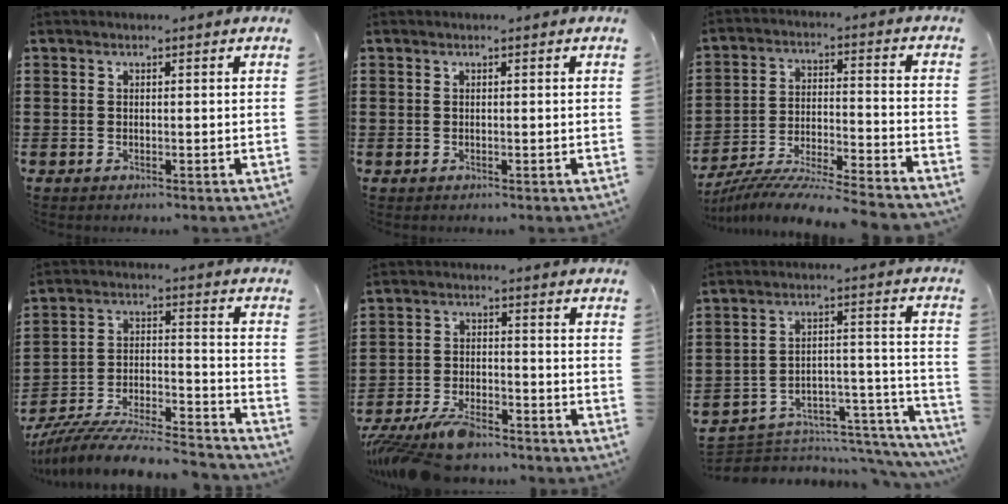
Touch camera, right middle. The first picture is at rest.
{"total": 0.0}
{"total": 8.6, "force": [-8.4, -0.4, 1.9], "torque": [-0.031, 0.004, -0.167]}
{"total": 8.7, "force": [-8.2, 0.7, 2.9], "torque": [-0.046, 0.002, -0.161]}
{"total": 7.5, "force": [-6.5, 1.8, 3.2], "torque": [-0.077, 0.003, -0.127]}
{"total": 4.4, "force": [-4.1, 1.4, 0.9], "torque": [-0.020, -0.009, -0.080]}